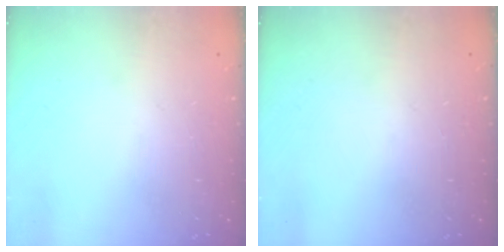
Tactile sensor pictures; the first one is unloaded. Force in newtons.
{"total": 0.0}